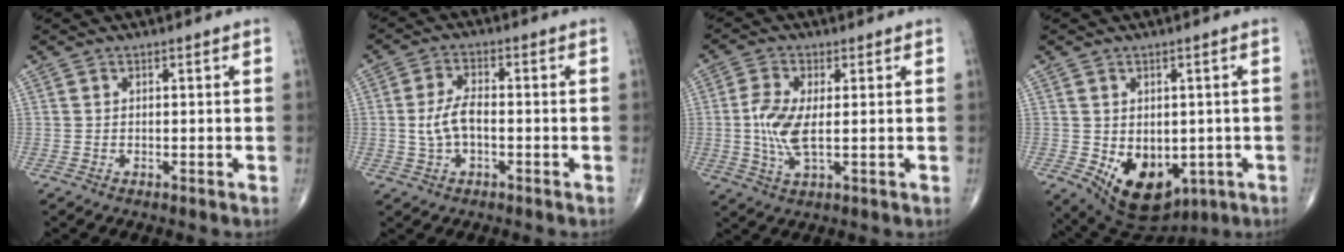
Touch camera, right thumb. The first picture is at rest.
{"total": 6.0, "force": [-0.8, 3.1, 5.0], "torque": [-0.105, 0.016, -0.018]}
{"total": 7.7, "force": [0.0, 3.0, 7.1], "torque": [-0.163, -0.008, -0.002]}
{"total": 12.5, "force": [-3.2, 8.4, 8.6], "torque": [-0.103, -0.009, -0.025]}